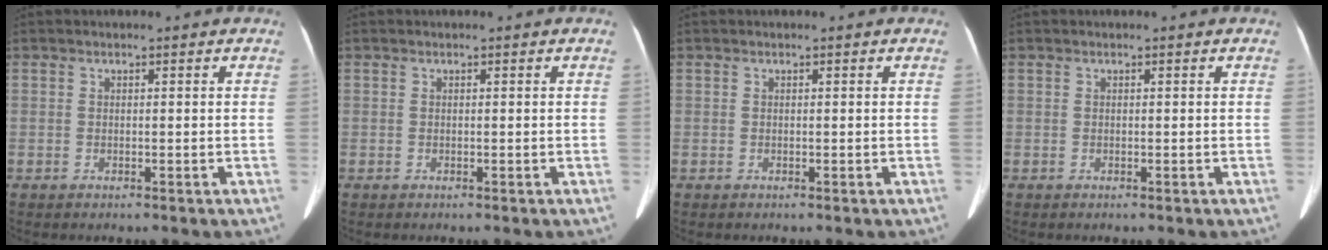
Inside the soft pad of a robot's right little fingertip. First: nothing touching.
{"total": 0.0}
{"total": 0.0}
{"total": 0.0}